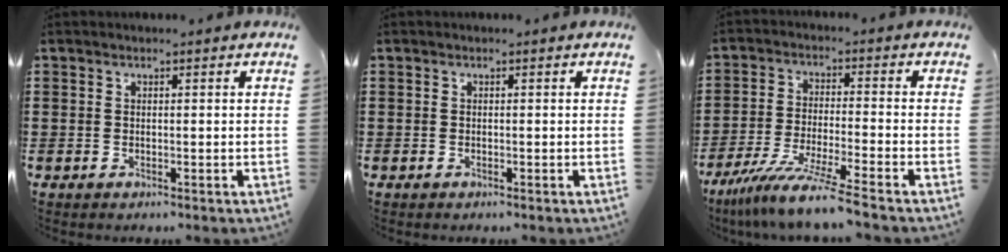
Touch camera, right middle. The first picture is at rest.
{"total": 0.0}
{"total": 8.8, "force": [-7.5, -0.7, 4.5], "torque": [-0.089, -0.014, -0.146]}